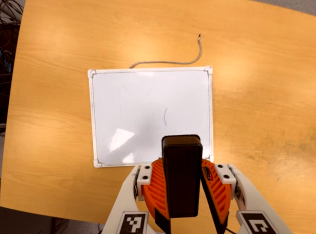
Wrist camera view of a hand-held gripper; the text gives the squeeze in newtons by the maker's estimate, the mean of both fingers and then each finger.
{"total": 7.3, "left": 7.7, "right": 6.8}